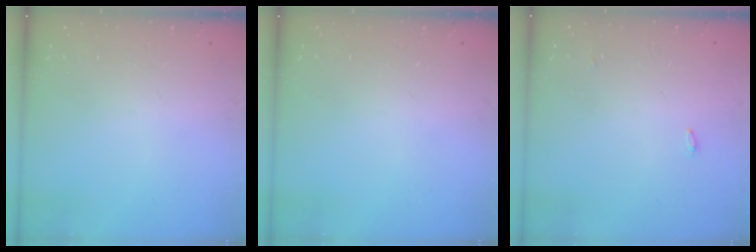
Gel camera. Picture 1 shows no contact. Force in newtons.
{"total": 0.0}
{"total": 6.3, "press": 2.7, "slide": 5.7}